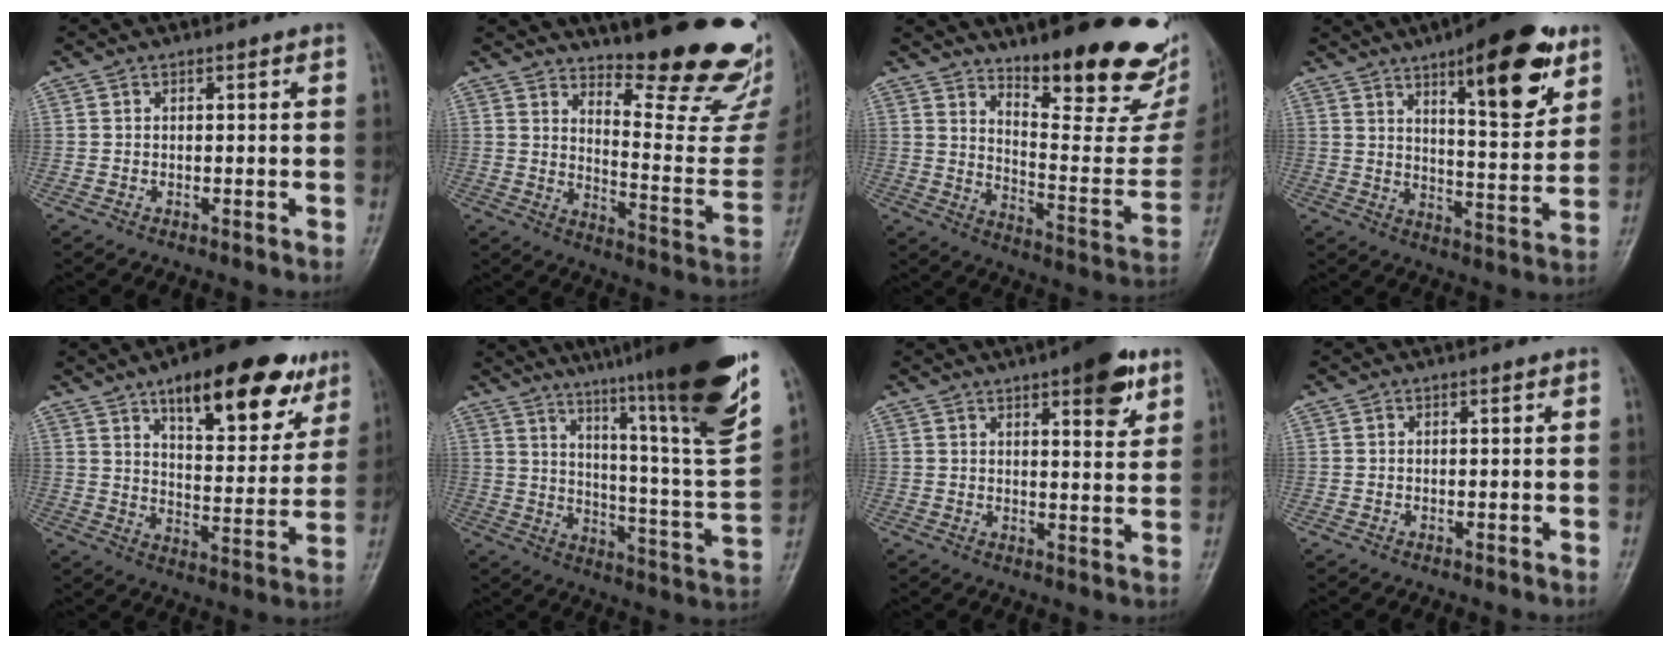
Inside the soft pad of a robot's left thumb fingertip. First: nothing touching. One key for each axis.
{"total": 22.0, "fx": 18.2, "fy": 4.0, "fz": 11.7, "tx": -0.128, "ty": -0.170, "tz": 0.241}
{"total": 24.8, "fx": 17.8, "fy": 6.7, "fz": 15.8, "tx": -0.180, "ty": -0.120, "tz": 0.252}
{"total": 17.9, "fx": 9.8, "fy": 5.5, "fz": 14.0, "tx": -0.167, "ty": -0.050, "tz": 0.145}
{"total": 21.1, "fx": 12.5, "fy": 8.2, "fz": 14.9, "tx": -0.162, "ty": -0.045, "tz": 0.186}
{"total": 29.7, "fx": 21.4, "fy": 1.8, "fz": 20.5, "tx": -0.292, "ty": -0.122, "tz": 0.305}
{"total": 9.6, "fx": 5.3, "fy": 2.9, "fz": 7.4, "tx": -0.081, "ty": -0.023, "tz": 0.068}
{"total": 0.0}